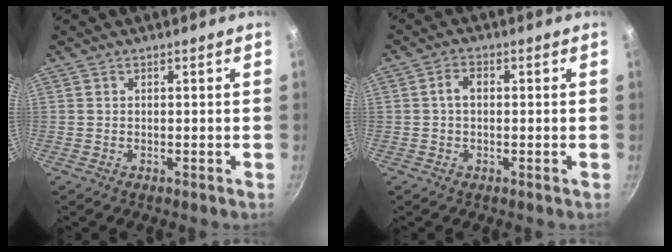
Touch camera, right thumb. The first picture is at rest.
{"total": 2.9, "force": [0.1, 1.9, 2.2], "torque": [-0.036, 0.010, -0.002]}